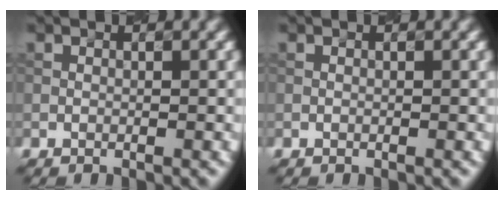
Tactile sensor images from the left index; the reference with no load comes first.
{"total": 0.0}